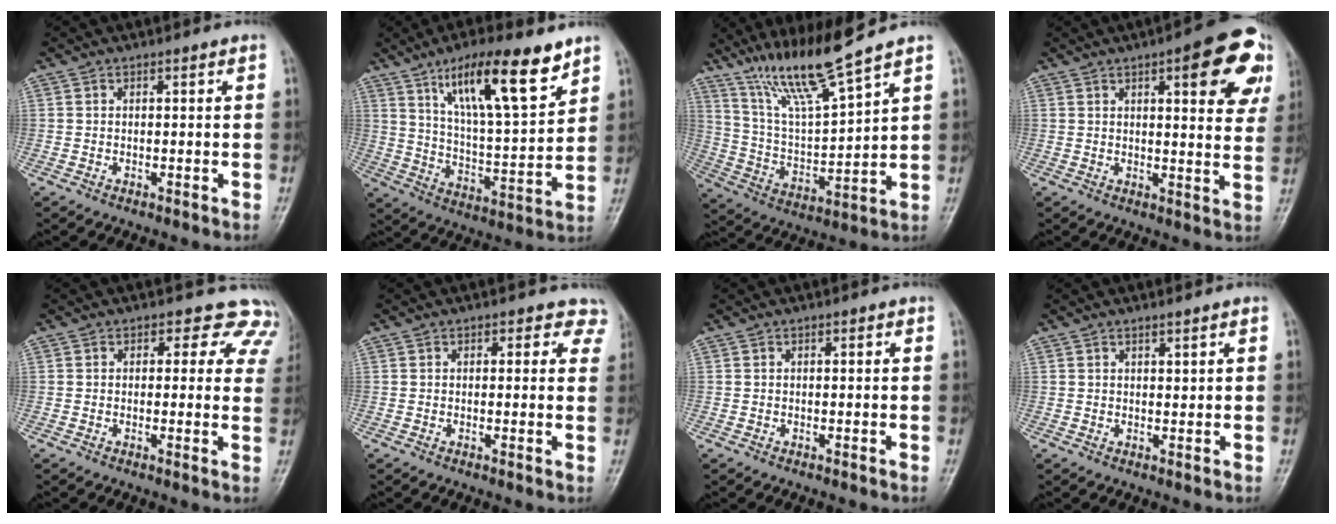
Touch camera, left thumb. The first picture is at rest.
{"total": 17.2, "force": [10.3, 4.5, 13.0], "torque": [-0.195, -0.047, 0.182]}
{"total": 13.6, "force": [10.6, 0.5, 8.4], "torque": [-0.152, -0.062, 0.207]}
{"total": 15.3, "force": [6.5, 4.9, 12.9], "torque": [-0.119, -0.015, 0.069]}
{"total": 7.5, "force": [5.7, 4.7, 1.4], "torque": [0.041, -0.015, 0.030]}
{"total": 3.8, "force": [2.6, 2.6, 0.9], "torque": [0.031, -0.007, 0.006]}
{"total": 0.0}
{"total": 1.1, "force": [0.9, 0.1, 0.6], "torque": [-0.006, -0.007, 0.018]}